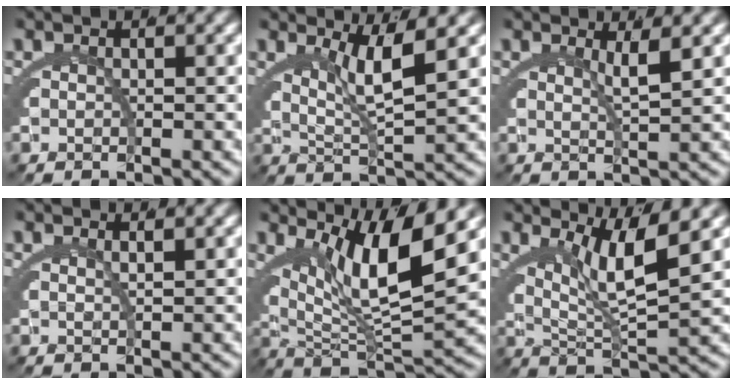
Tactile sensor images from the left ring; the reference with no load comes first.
{"total": 4.0, "force": [2.0, 0.1, 3.5], "torque": [-0.059, -0.003, 0.040]}
{"total": 2.2, "force": [1.4, -1.0, 1.4], "torque": [-0.020, -0.006, 0.029]}
{"total": 1.3, "force": [1.0, -0.5, 0.6], "torque": [-0.012, -0.002, 0.023]}
{"total": 9.6, "force": [3.5, 3.8, 8.2], "torque": [-0.141, 0.001, 0.061]}
{"total": 6.0, "force": [2.7, 1.6, 5.2], "torque": [-0.090, -0.001, 0.047]}